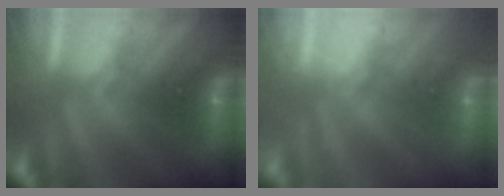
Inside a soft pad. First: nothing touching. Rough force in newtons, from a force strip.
{"total": 2.4}